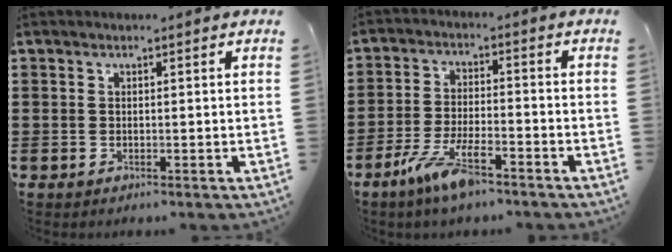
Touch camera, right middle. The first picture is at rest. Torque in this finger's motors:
{"motor_torque": [2.14, 0.00, 0.77, 0.21]}